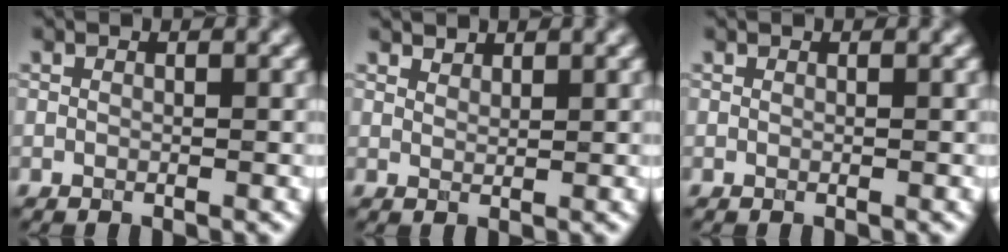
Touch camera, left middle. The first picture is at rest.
{"total": 1.3, "force": [1.3, 0.2, 0.1], "torque": [-0.004, 0.000, 0.026]}
{"total": 0.0}